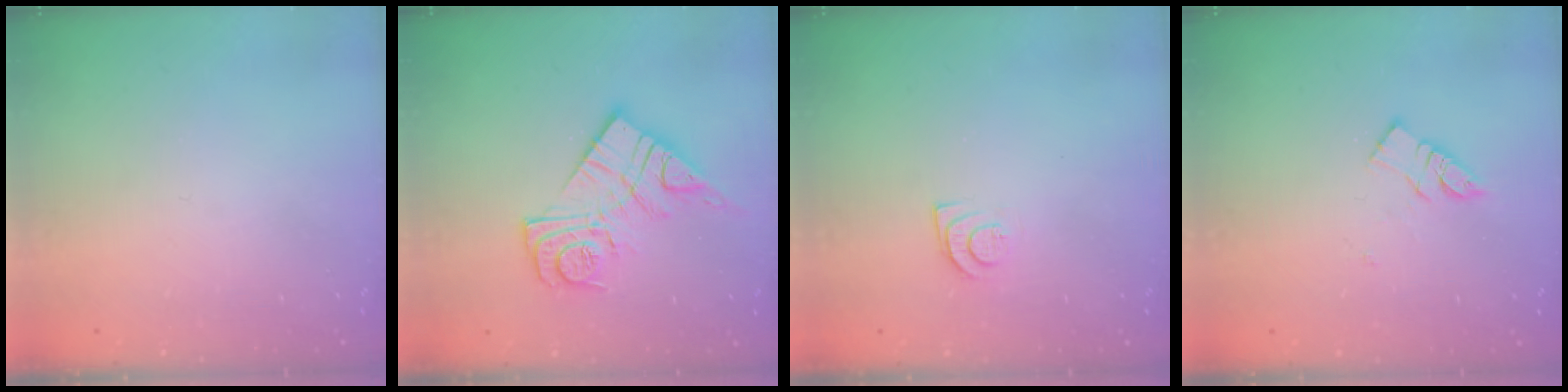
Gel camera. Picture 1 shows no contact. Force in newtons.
{"total": 16.3, "press": 16.2, "slide": 1.4}
{"total": 7.9, "press": 7.8, "slide": 0.7}
{"total": 9.1, "press": 9.1, "slide": 0.4}